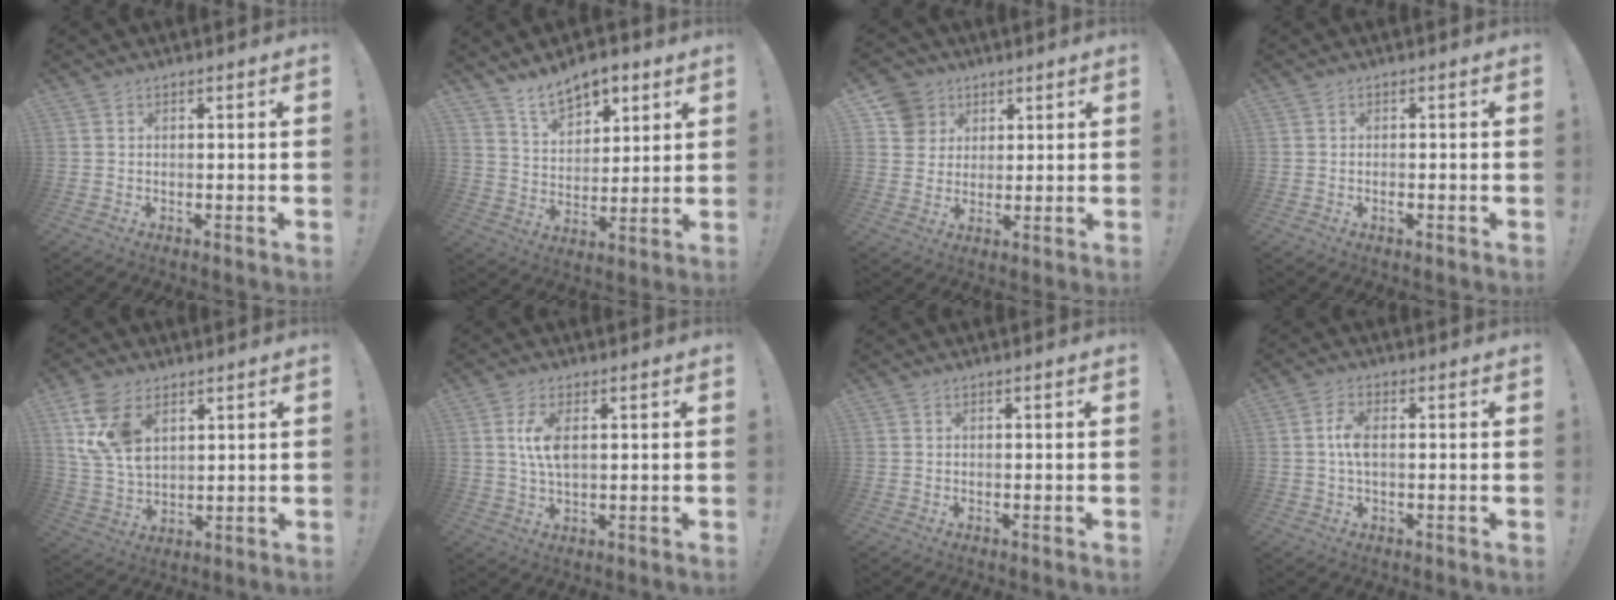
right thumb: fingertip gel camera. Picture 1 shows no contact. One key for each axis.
{"total": 10.0, "fx": 7.5, "fy": 5.4, "fz": 3.9, "tx": -0.054, "ty": -0.047, "tz": 0.141}
{"total": 9.1, "fx": 3.9, "fy": 8.0, "fz": 1.9, "tx": -0.018, "ty": -0.021, "tz": 0.079}
{"total": 1.2, "fx": -0.8, "fy": 0.3, "fz": 0.8, "tx": -0.020, "ty": 0.003, "tz": -0.013}
{"total": 13.4, "fx": 6.3, "fy": 8.4, "fz": 8.5, "tx": -0.174, "ty": -0.021, "tz": 0.122}
{"total": 6.8, "fx": 1.4, "fy": 3.1, "fz": 5.9, "tx": -0.112, "ty": -0.006, "tz": 0.019}
{"total": 0.0}
{"total": 5.2, "fx": 0.2, "fy": 2.5, "fz": 4.5, "tx": -0.089, "ty": 0.008, "tz": 0.003}